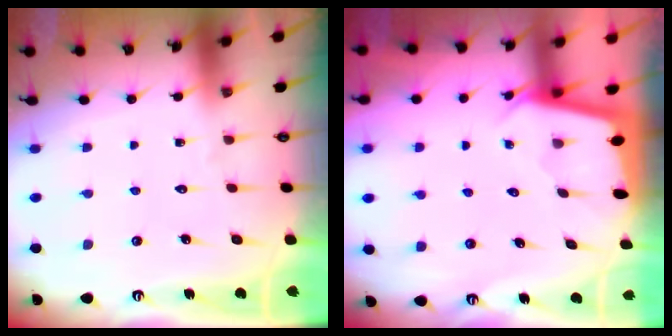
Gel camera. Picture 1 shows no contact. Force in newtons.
{"total": 1.9, "press": 1.9, "slide": 0.1}